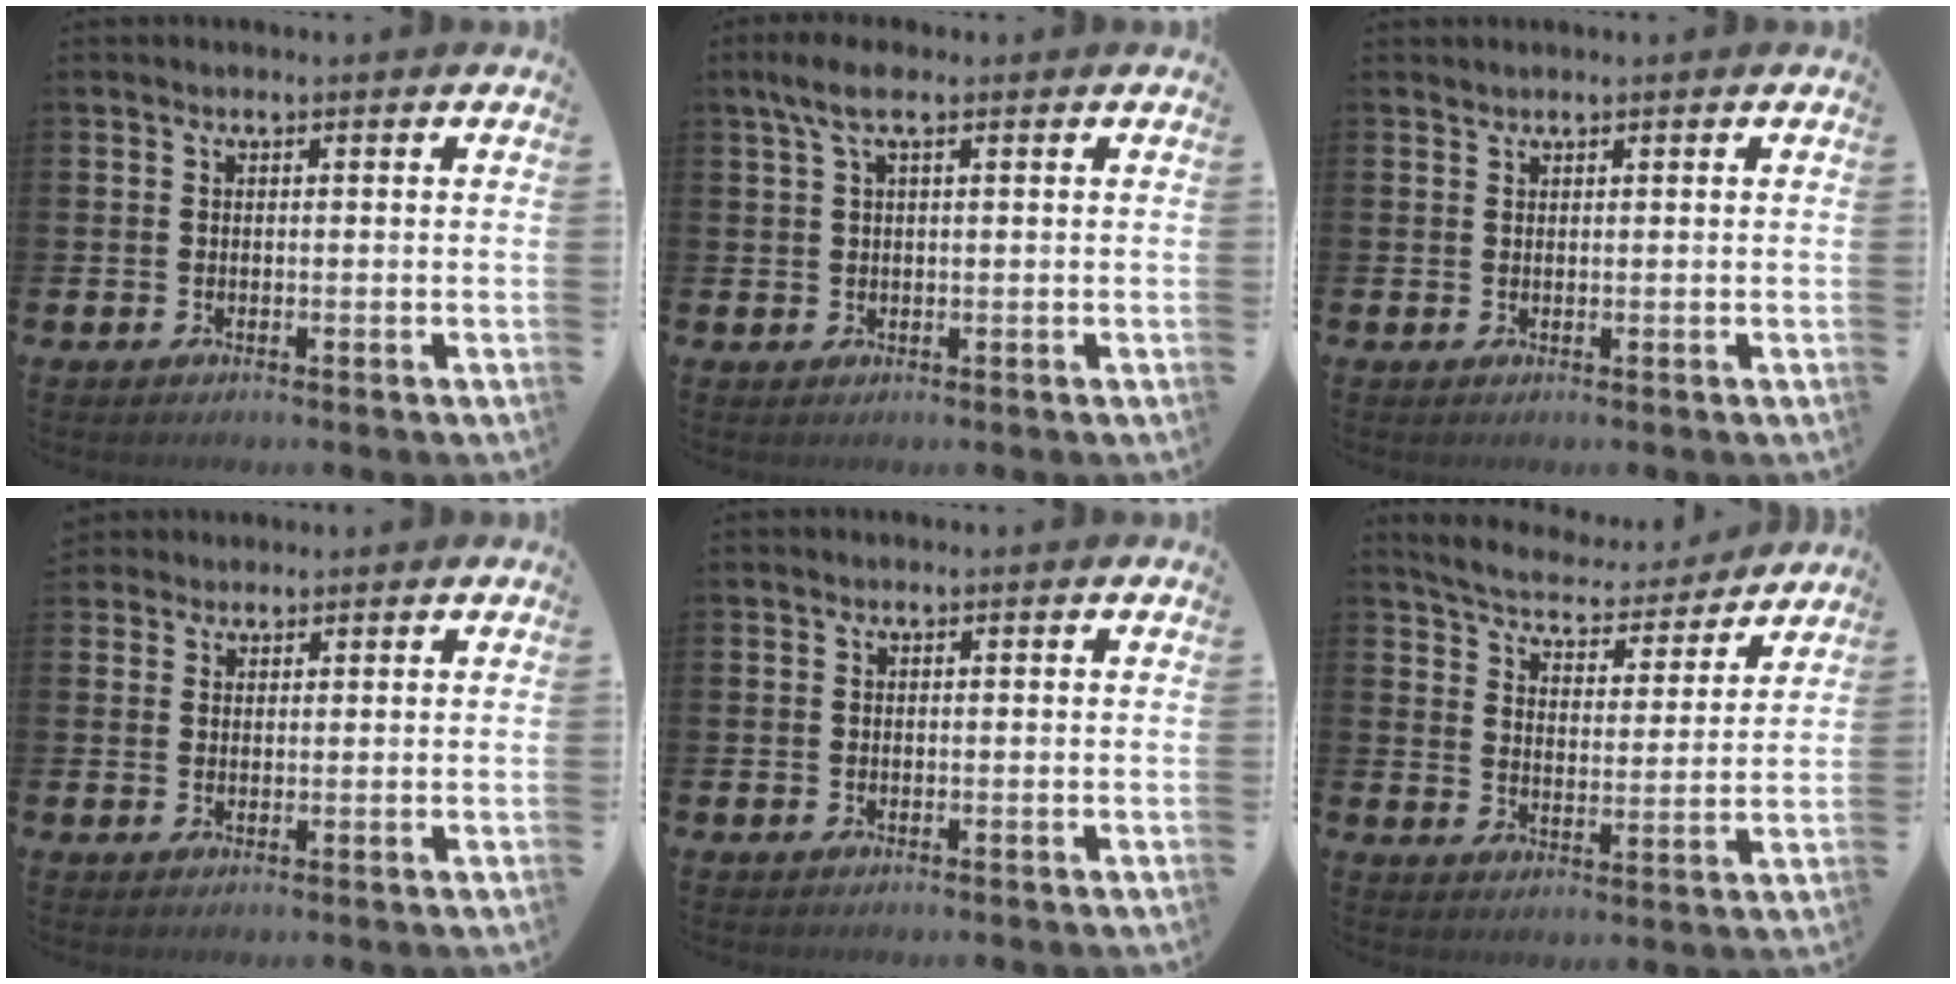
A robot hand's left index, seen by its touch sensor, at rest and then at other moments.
{"total": 3.8, "force": [2.1, 1.1, 2.9], "torque": [-0.060, 0.006, 0.035]}
{"total": 0.8, "force": [0.8, 0.1, -0.1], "torque": [0.001, 0.000, 0.016]}
{"total": 2.2, "force": [2.0, 1.0, 0.0], "torque": [0.003, -0.001, 0.036]}
{"total": 0.0}
{"total": 6.1, "force": [6.0, 1.1, 1.0], "torque": [-0.048, -0.048, 0.101]}